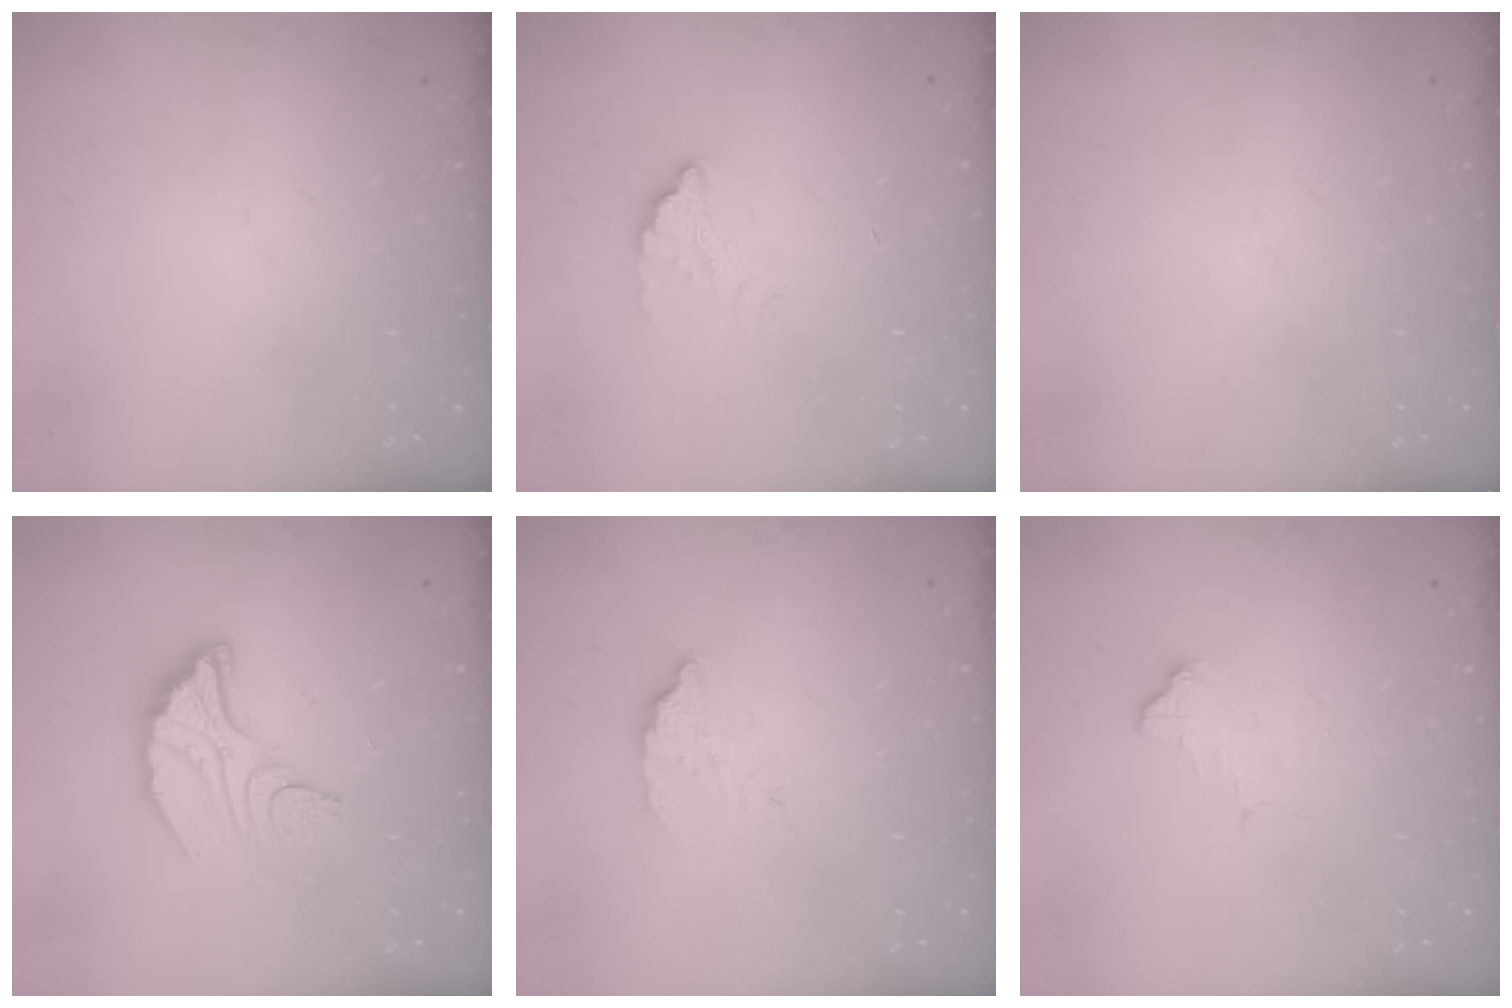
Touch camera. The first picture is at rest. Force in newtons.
{"total": 1.5, "press": 1.5, "slide": 0.1}
{"total": 0.0}
{"total": 10.0, "press": 9.9, "slide": 0.9}
{"total": 2.8, "press": 2.8, "slide": 0.2}
{"total": 7.1, "press": 7.1, "slide": 0.4}